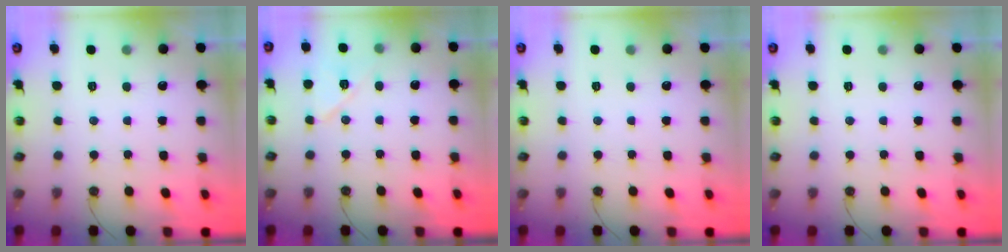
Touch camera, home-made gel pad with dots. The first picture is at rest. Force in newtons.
{"total": 8.6, "press": 8.5, "slide": 1.2}
{"total": 0.0}
{"total": 0.0}